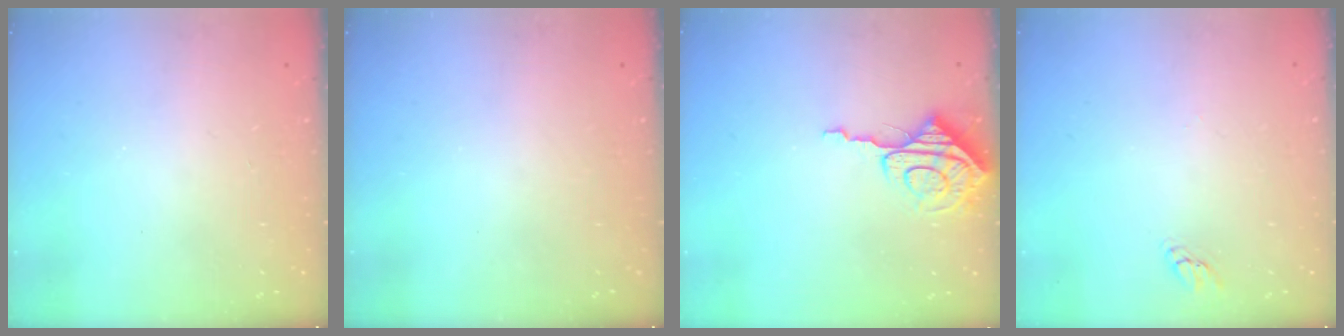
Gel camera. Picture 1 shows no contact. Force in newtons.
{"total": 0.0}
{"total": 8.5, "press": 8.5, "slide": 0.5}
{"total": 1.9, "press": 1.9, "slide": 0.2}